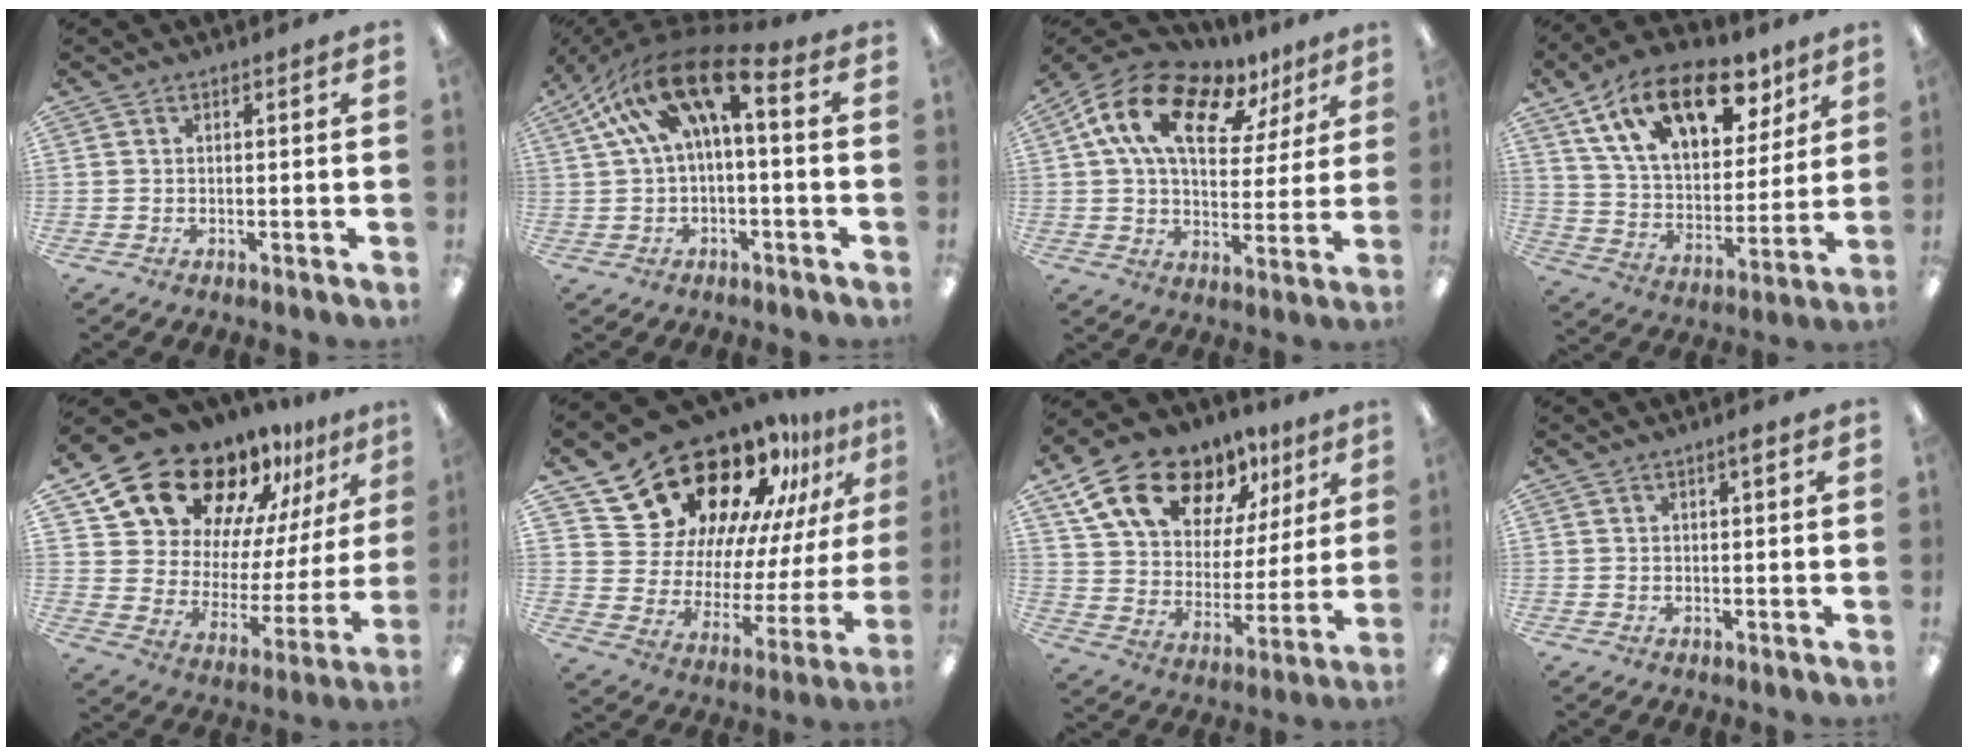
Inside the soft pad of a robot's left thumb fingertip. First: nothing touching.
{"total": 16.6, "force": [5.2, 7.2, 14.0], "torque": [-0.260, -0.011, 0.085]}
{"total": 17.6, "force": [9.1, 9.9, 11.3], "torque": [-0.211, -0.031, 0.161]}
{"total": 21.5, "force": [12.3, 11.4, 13.4], "torque": [-0.230, -0.048, 0.216]}
{"total": 19.0, "force": [16.2, 8.0, 5.9], "torque": [-0.135, -0.124, 0.290]}
{"total": 23.0, "force": [18.5, 11.3, 7.9], "torque": [-0.119, -0.138, 0.336]}
{"total": 18.4, "force": [11.8, 10.9, 8.9], "torque": [-0.156, -0.060, 0.213]}
{"total": 1.4, "force": [0.6, 0.5, 1.1], "torque": [-0.015, 0.001, 0.008]}